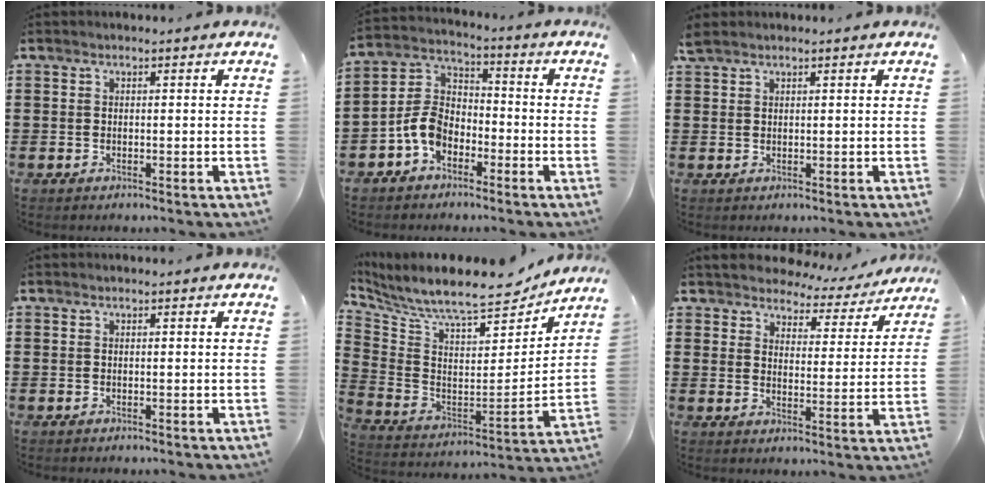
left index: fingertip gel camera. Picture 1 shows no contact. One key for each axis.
{"total": 7.0, "fx": -3.8, "fy": 4.4, "fz": 3.9, "tx": -0.114, "ty": 0.003, "tz": -0.084}
{"total": 1.5, "fx": 1.2, "fy": 0.3, "fz": 0.7, "tx": -0.017, "ty": 0.001, "tz": 0.024}
{"total": 0.0}
{"total": 9.4, "fx": 8.3, "fy": 1.3, "fz": 4.1, "tx": -0.110, "ty": -0.070, "tz": 0.138}
{"total": 4.1, "fx": 4.0, "fy": 0.9, "fz": -0.1, "tx": -0.024, "ty": -0.027, "tz": 0.067}